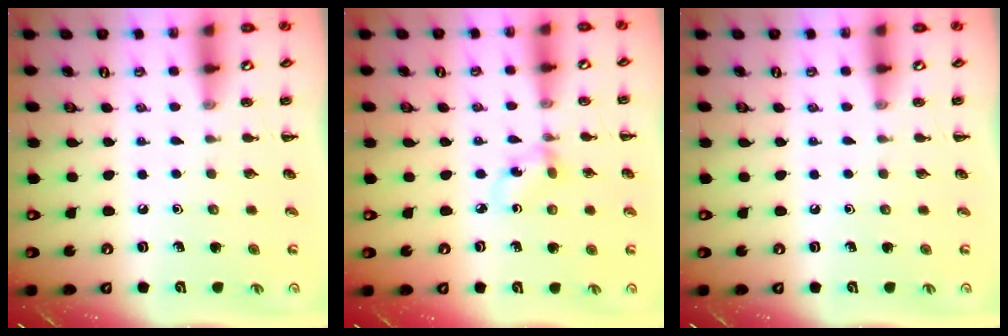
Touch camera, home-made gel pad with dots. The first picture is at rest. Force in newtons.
{"total": 2.8, "press": 2.8, "slide": 0.7}
{"total": 0.0}